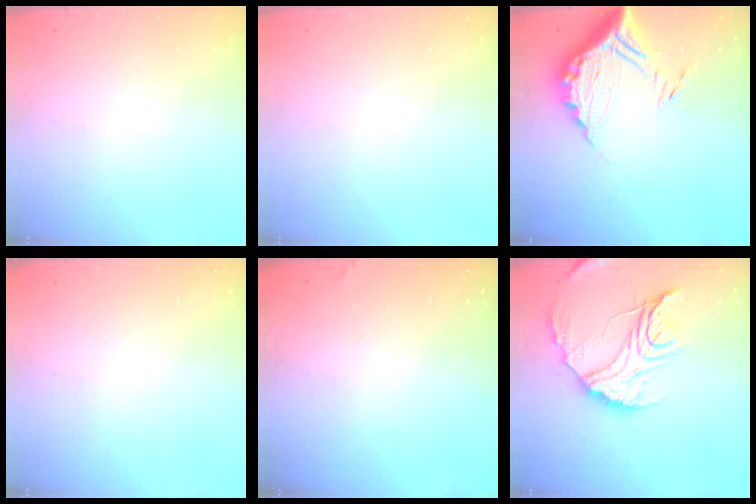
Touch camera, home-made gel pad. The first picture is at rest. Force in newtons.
{"total": 0.0}
{"total": 14.7, "press": 14.7, "slide": 1.2}
{"total": 0.0}
{"total": 5.0, "press": 5.0, "slide": 0.0}
{"total": 17.2, "press": 17.1, "slide": 1.6}